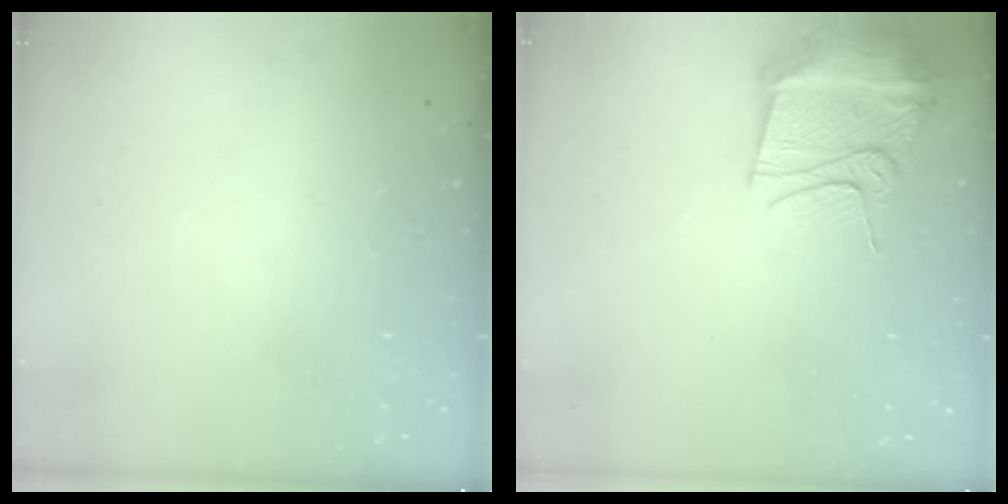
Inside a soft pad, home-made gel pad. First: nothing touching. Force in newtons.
{"total": 12.1, "press": 12.0, "slide": 1.4}